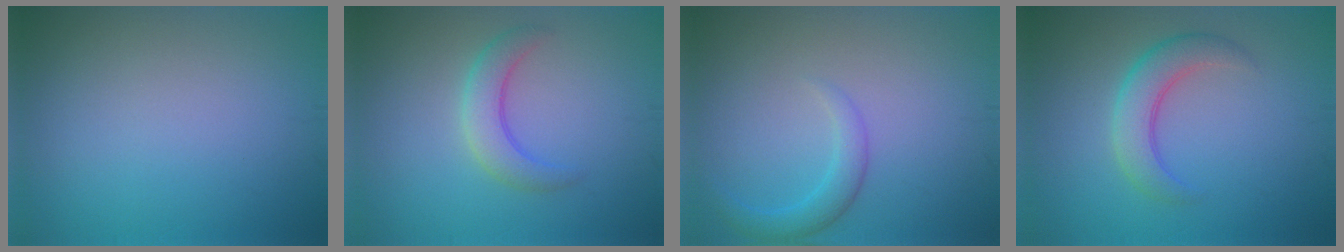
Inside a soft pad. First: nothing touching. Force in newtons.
{"total": 2.9, "press": 2.9, "slide": 0.1}
{"total": 2.2, "press": 2.2, "slide": 0.1}
{"total": 3.8, "press": 3.8, "slide": 0.4}